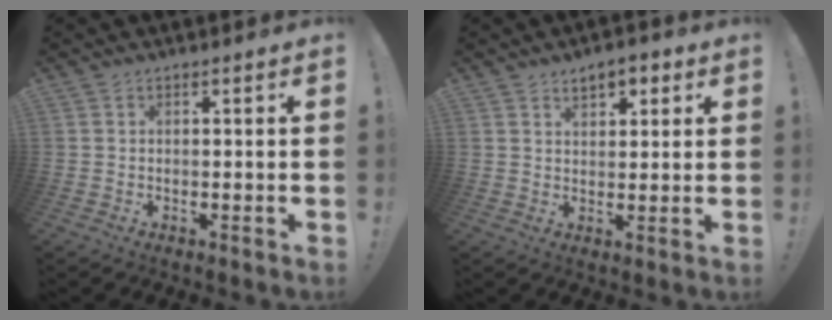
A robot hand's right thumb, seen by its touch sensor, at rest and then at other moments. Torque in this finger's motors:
{"motor_torque": [-0.27, 0.31, 0.00, 0.00, 0.00]}